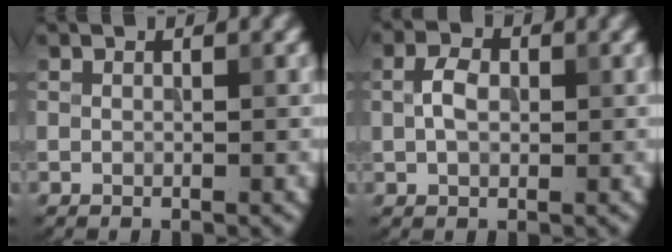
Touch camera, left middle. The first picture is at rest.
{"total": 2.6, "force": [0.2, 1.8, 1.9], "torque": [-0.041, 0.005, 0.001]}